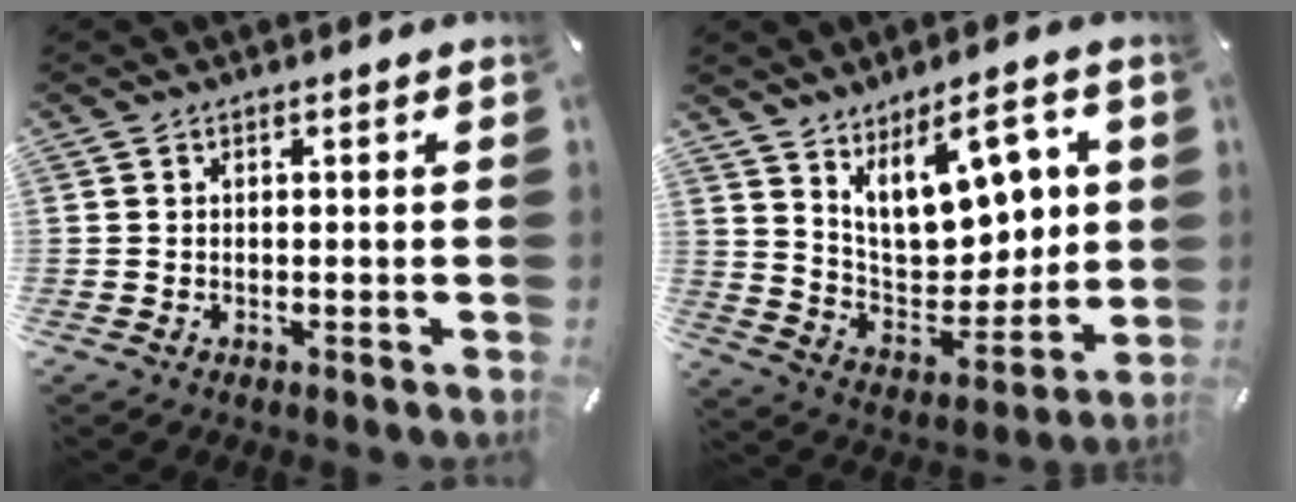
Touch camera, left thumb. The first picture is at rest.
{"total": 15.2, "force": [8.4, 8.6, 9.4], "torque": [-0.141, -0.051, 0.151]}